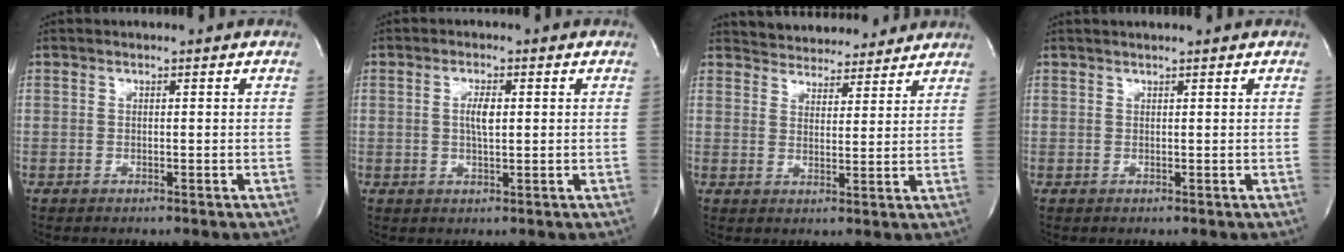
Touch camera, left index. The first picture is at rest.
{"total": 2.9, "force": [0.4, 0.7, 2.8], "torque": [-0.053, 0.000, 0.007]}
{"total": 10.8, "force": [10.1, 3.3, 1.8], "torque": [-0.013, 0.009, 0.134]}
{"total": 2.8, "force": [2.5, 0.0, 1.3], "torque": [-0.016, 0.021, 0.032]}